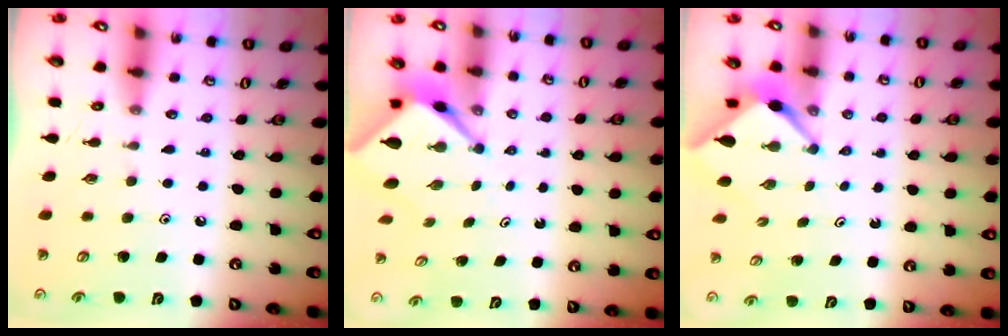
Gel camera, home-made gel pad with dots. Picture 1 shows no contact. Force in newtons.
{"total": 3.7, "press": 3.7, "slide": 0.2}
{"total": 2.9, "press": 2.9, "slide": 0.4}